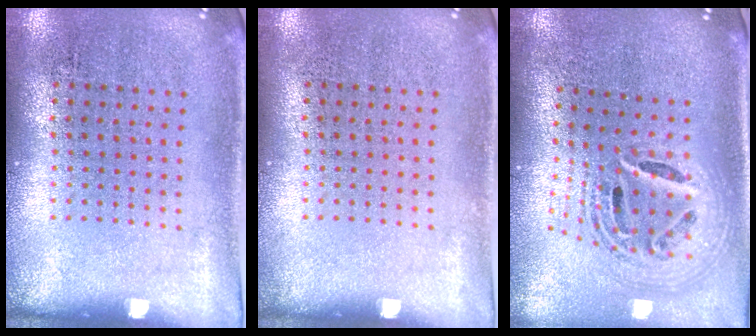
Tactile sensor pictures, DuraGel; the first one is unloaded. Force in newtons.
{"total": 0.0}
{"total": 2.6, "press": 1.8, "slide": 1.8}